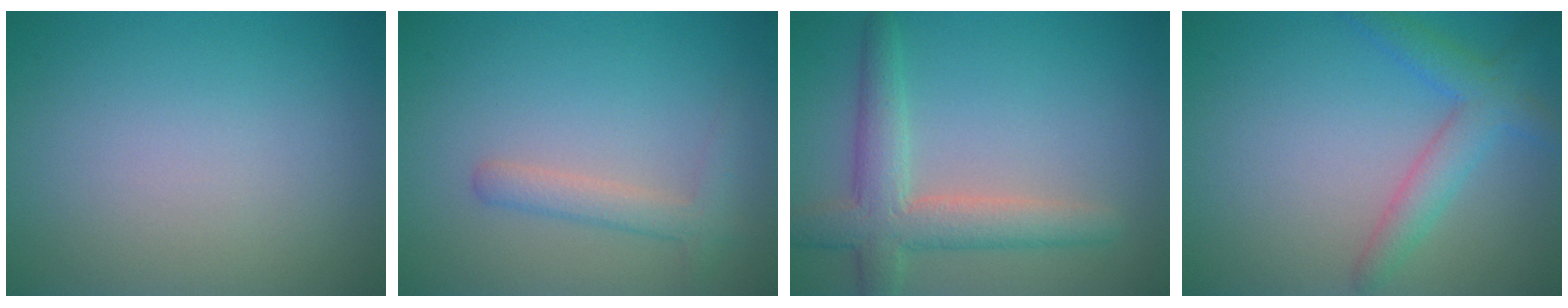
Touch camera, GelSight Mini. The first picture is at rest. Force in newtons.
{"total": 2.2, "press": 2.2, "slide": 0.2}
{"total": 4.9, "press": 4.9, "slide": 0.3}
{"total": 3.3, "press": 3.3, "slide": 0.2}